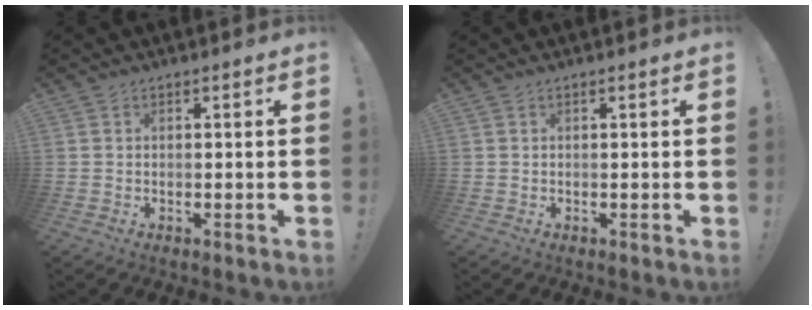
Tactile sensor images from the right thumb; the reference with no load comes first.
{"total": 0.0}